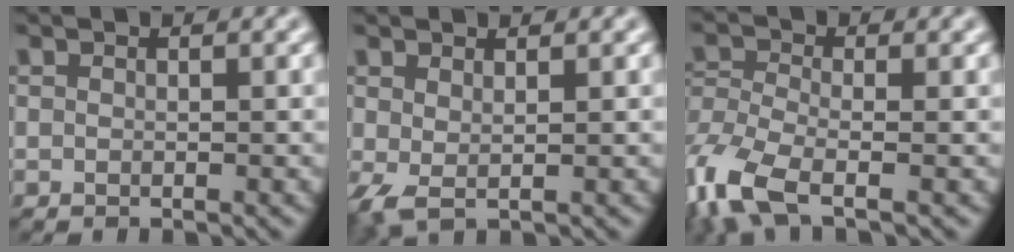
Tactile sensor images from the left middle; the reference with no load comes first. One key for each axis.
{"total": 1.7, "fx": 0.5, "fy": 0.6, "fz": 1.5, "tx": -0.040, "ty": -0.001, "tz": 0.009}
{"total": 6.5, "fx": -3.9, "fy": 2.5, "fz": 4.6, "tx": -0.115, "ty": -0.016, "tz": -0.093}